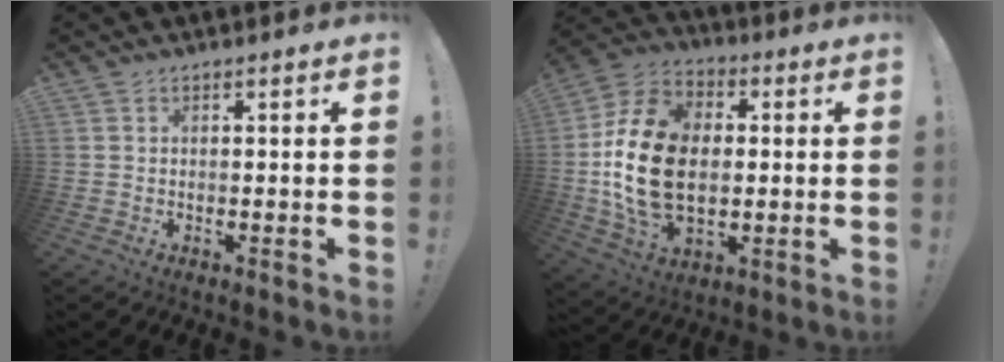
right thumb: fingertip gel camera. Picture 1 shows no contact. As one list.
[{"total": 22.5, "force": [-0.7, 15.4, 16.3], "torque": [-0.306, 0.021, -0.001]}]